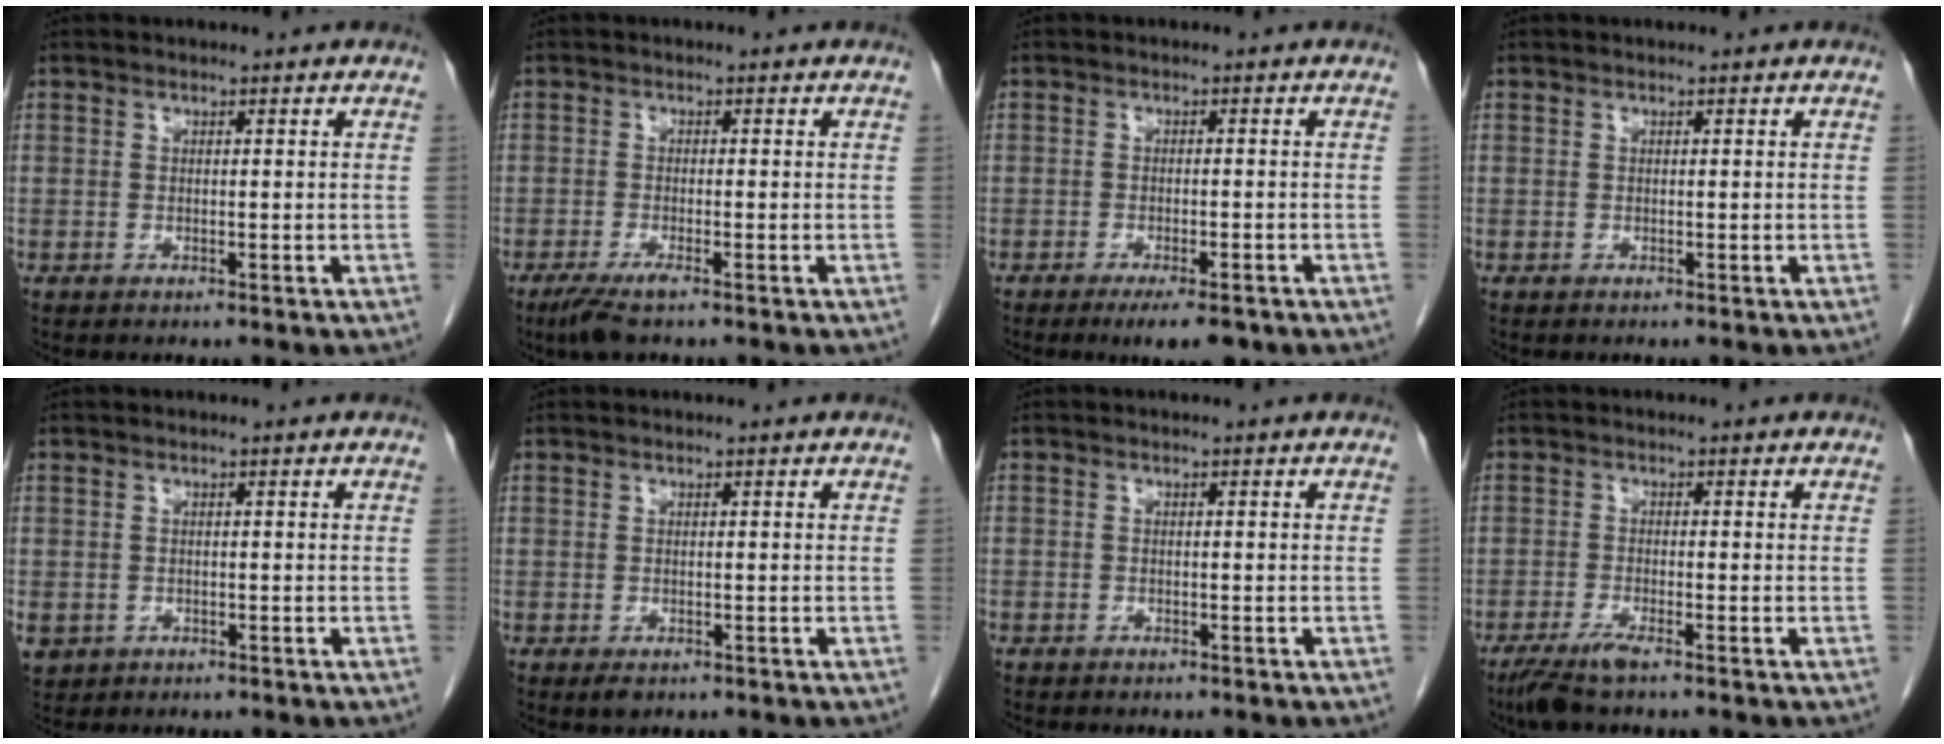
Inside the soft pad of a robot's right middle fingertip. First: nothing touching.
{"total": 3.5, "force": [-2.4, 0.2, 2.5], "torque": [-0.052, -0.011, -0.046]}
{"total": 5.2, "force": [-3.6, 1.2, 3.6], "torque": [-0.047, -0.007, -0.049]}
{"total": 0.0}
{"total": 4.2, "force": [-1.8, 3.6, 1.2], "torque": [-0.030, -0.002, -0.025]}
{"total": 1.3, "force": [-0.7, 0.7, 0.8], "torque": [-0.011, -0.001, -0.005]}
{"total": 0.9, "force": [-0.6, 0.6, 0.1], "torque": [-0.008, 0.004, -0.013]}
{"total": 4.0, "force": [-2.9, 0.2, 2.8], "torque": [-0.060, -0.011, -0.057]}